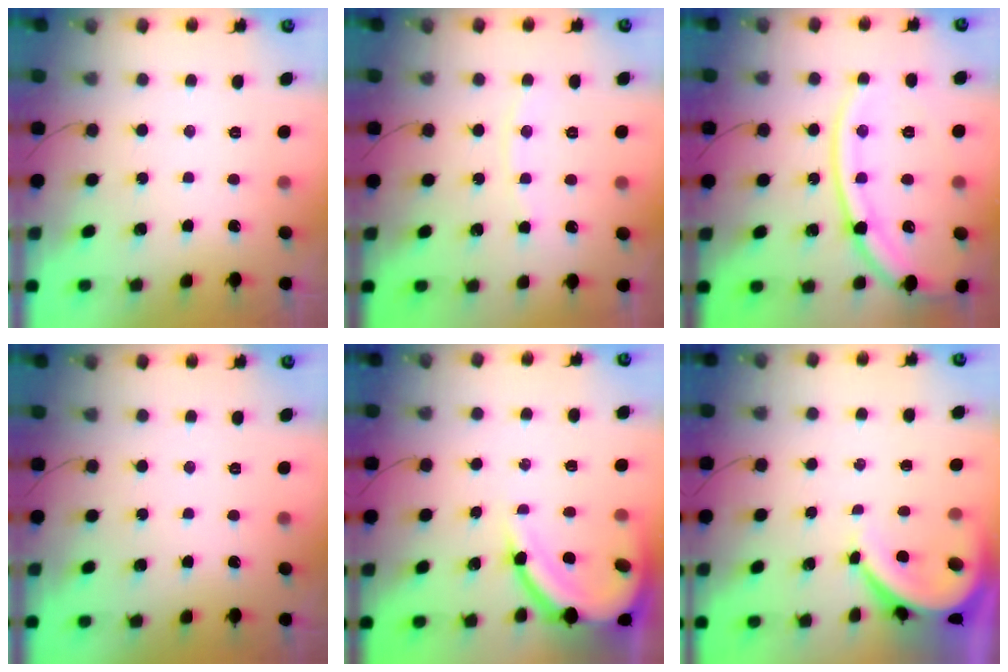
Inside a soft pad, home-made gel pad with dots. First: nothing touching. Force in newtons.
{"total": 6.6, "press": 6.6, "slide": 0.6}
{"total": 18.5, "press": 18.4, "slide": 2.0}
{"total": 0.0}
{"total": 11.4, "press": 11.3, "slide": 1.2}
{"total": 7.0, "press": 7.0, "slide": 0.8}